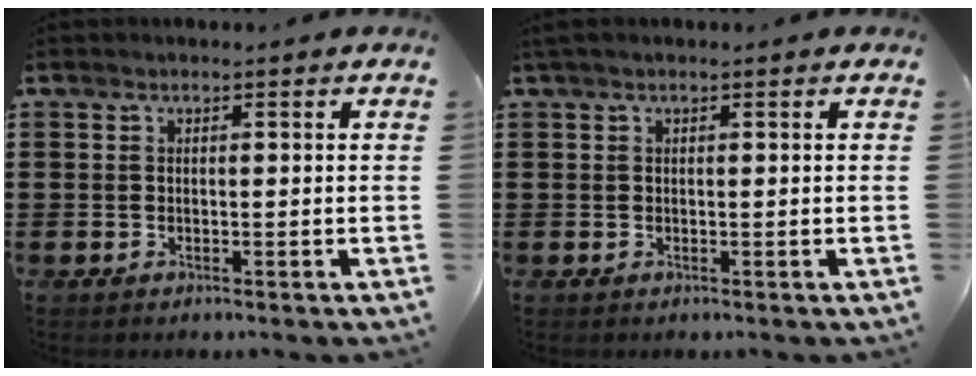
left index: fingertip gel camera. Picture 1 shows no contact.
{"total": 0.6, "force": [0.2, 0.1, 0.5], "torque": [-0.010, 0.001, 0.004]}